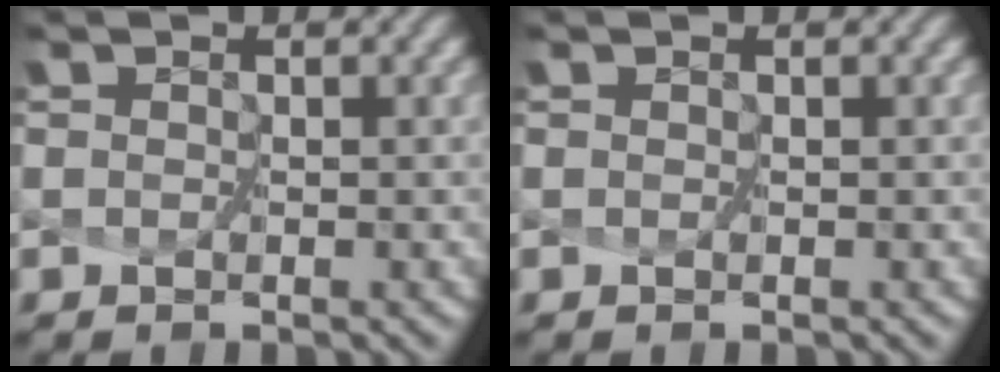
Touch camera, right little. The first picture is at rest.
{"total": 0.0}